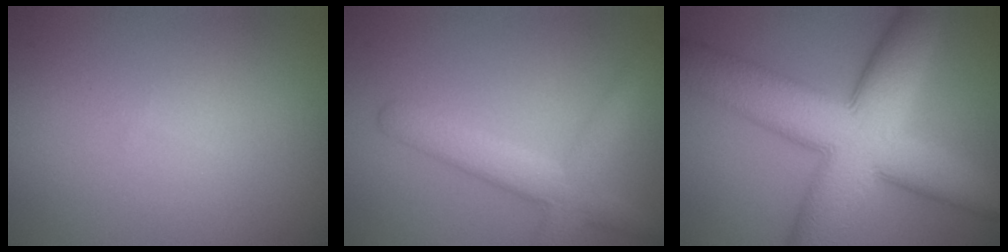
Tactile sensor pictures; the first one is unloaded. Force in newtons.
{"total": 4.1, "press": 4.1, "slide": 0.2}
{"total": 12.5, "press": 12.5, "slide": 0.3}